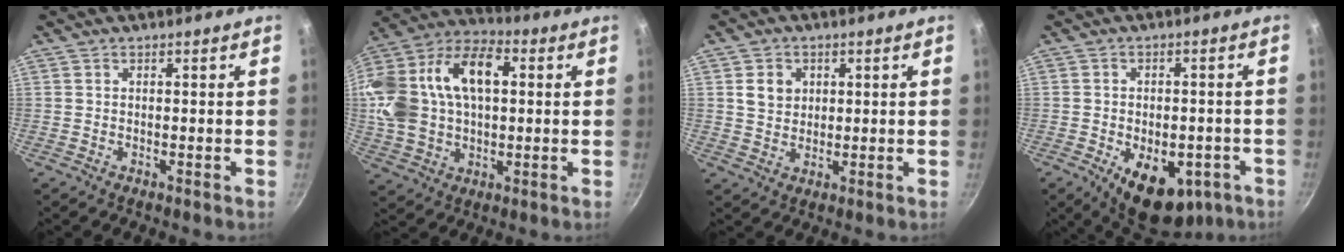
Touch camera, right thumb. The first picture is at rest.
{"total": 25.8, "force": [3.9, 16.0, 19.9], "torque": [-0.415, 0.036, 0.069]}
{"total": 4.9, "force": [1.5, 4.1, 2.2], "torque": [-0.016, -0.007, 0.028]}
{"total": 14.4, "force": [-6.5, 8.2, 9.9], "torque": [-0.131, 0.010, -0.078]}